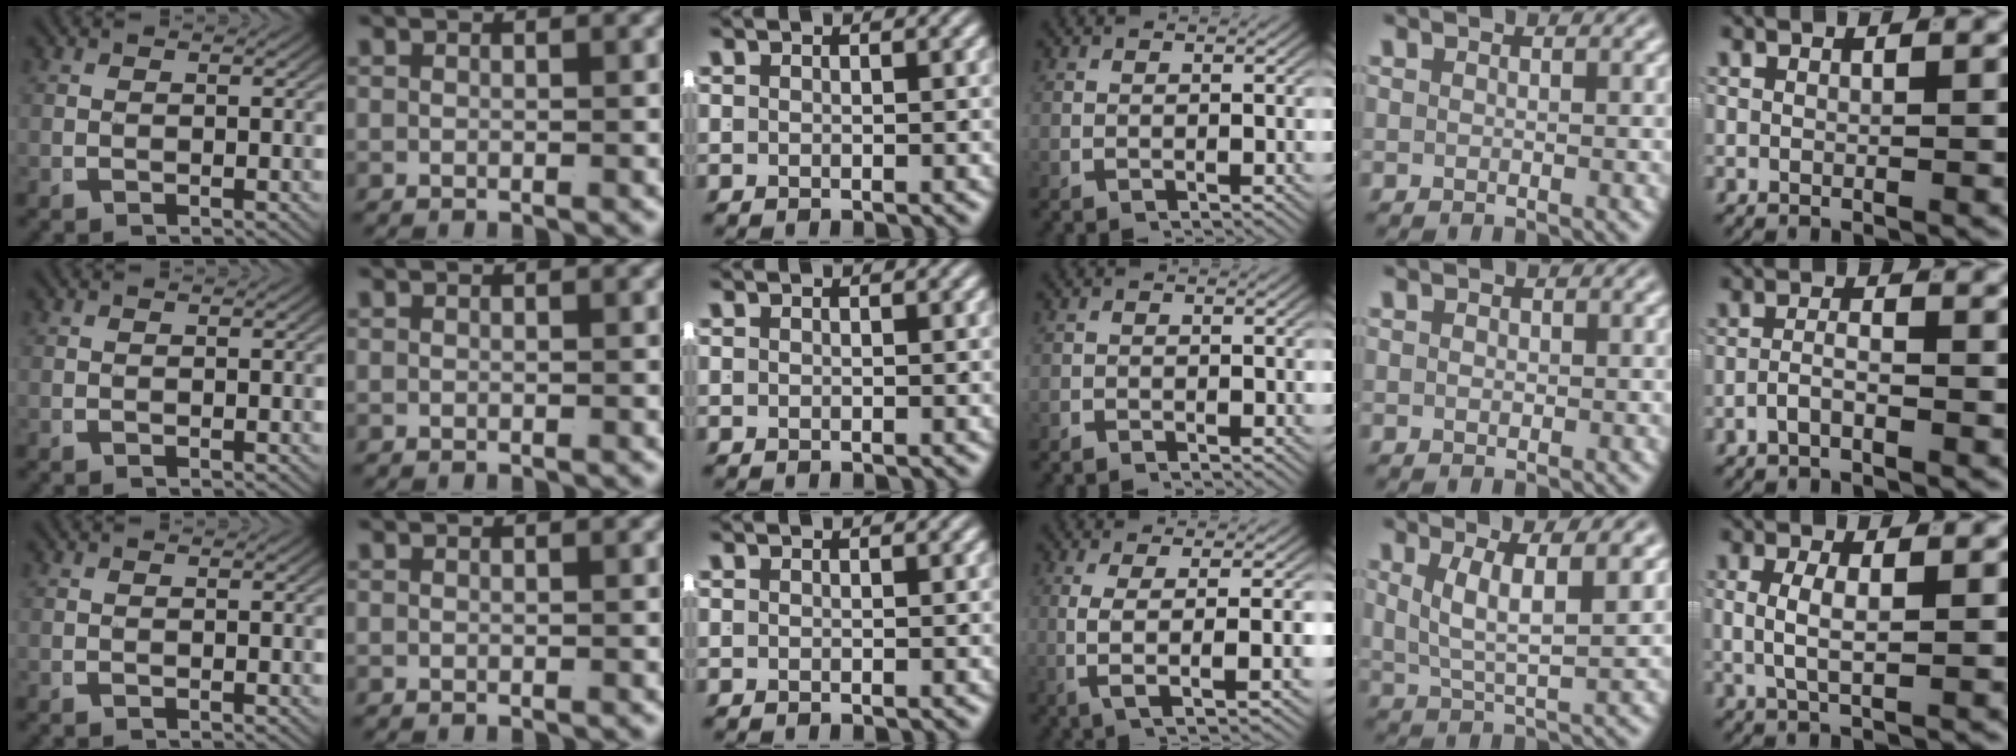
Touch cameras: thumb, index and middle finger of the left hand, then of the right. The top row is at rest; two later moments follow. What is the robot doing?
{"motion": "lift_and_place", "object": "jacket"}